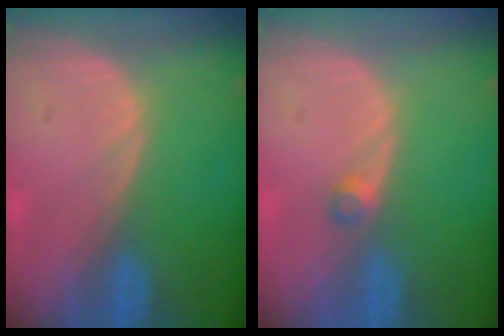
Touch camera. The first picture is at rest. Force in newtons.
{"total": 1.6, "press": 1.4, "slide": 0.9}